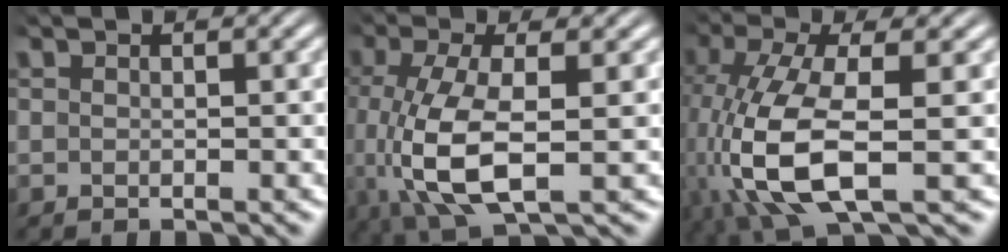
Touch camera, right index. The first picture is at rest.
{"total": 7.6, "force": [-1.2, 3.8, 6.5], "torque": [-0.156, -0.040, 0.011]}
{"total": 9.1, "force": [-1.3, 4.8, 7.6], "torque": [-0.191, -0.046, 0.012]}